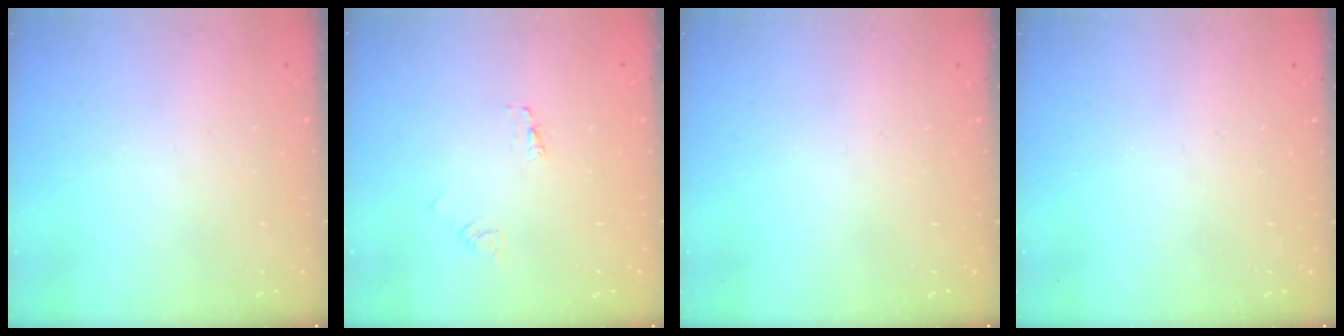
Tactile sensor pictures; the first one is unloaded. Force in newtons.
{"total": 1.5, "press": 1.5, "slide": 0.1}
{"total": 0.0}
{"total": 0.0}